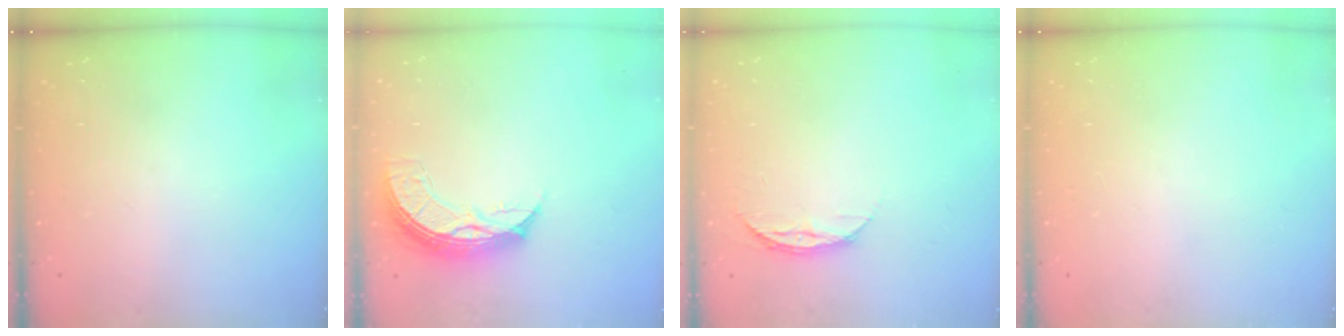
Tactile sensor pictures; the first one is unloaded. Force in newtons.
{"total": 9.2, "press": 9.2, "slide": 0.7}
{"total": 7.3, "press": 7.3, "slide": 0.6}
{"total": 0.0}